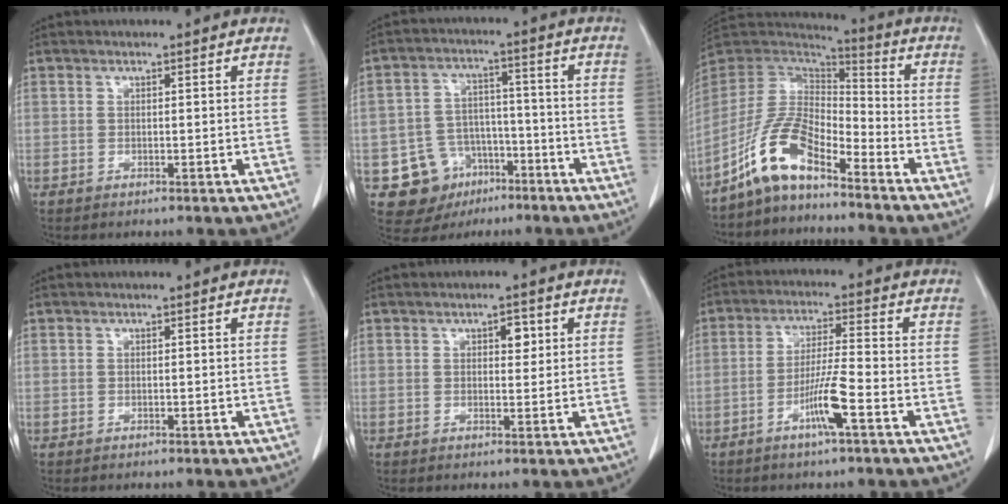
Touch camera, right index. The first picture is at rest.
{"total": 10.1, "force": [-4.9, 8.4, 2.7], "torque": [-0.050, 0.023, -0.064]}
{"total": 10.8, "force": [-7.6, 3.2, 6.9], "torque": [-0.159, 0.018, -0.151]}
{"total": 0.0}
{"total": 2.4, "force": [0.9, 1.2, 1.8], "torque": [-0.023, 0.001, 0.013]}
{"total": 6.8, "force": [-3.1, -0.4, 6.0], "torque": [-0.117, -0.006, -0.061]}